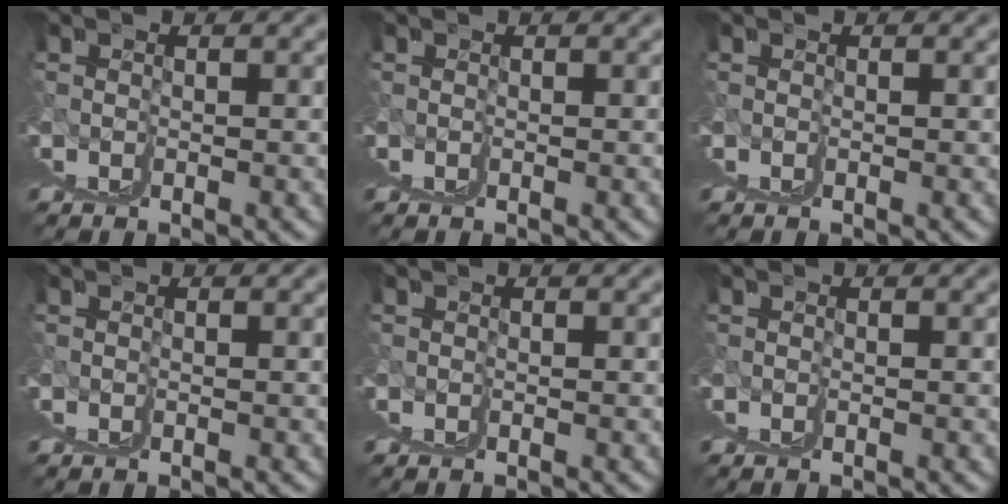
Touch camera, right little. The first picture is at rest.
{"total": 0.0}
{"total": 0.0}
{"total": 0.0}
{"total": 0.0}
{"total": 0.0}